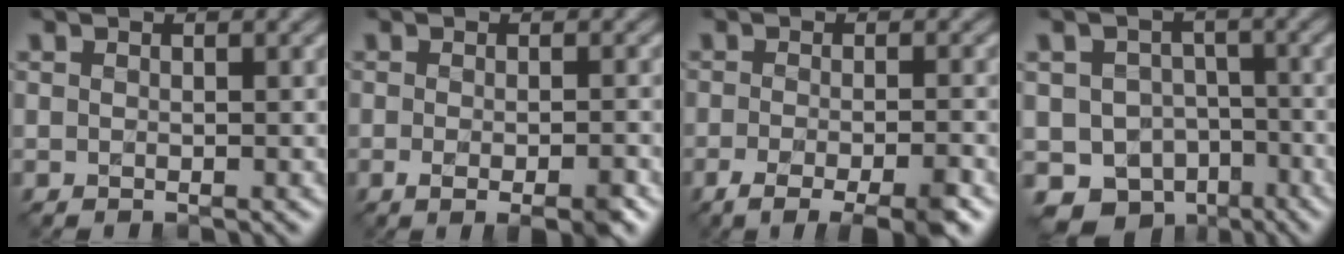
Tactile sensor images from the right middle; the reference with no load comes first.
{"total": 3.5, "force": [-1.5, 0.8, 3.0], "torque": [-0.048, -0.008, -0.022]}
{"total": 5.6, "force": [-3.3, 1.3, 4.3], "torque": [-0.067, -0.010, -0.053]}
{"total": 7.4, "force": [-4.3, 5.4, 2.5], "torque": [-0.024, -0.012, -0.068]}